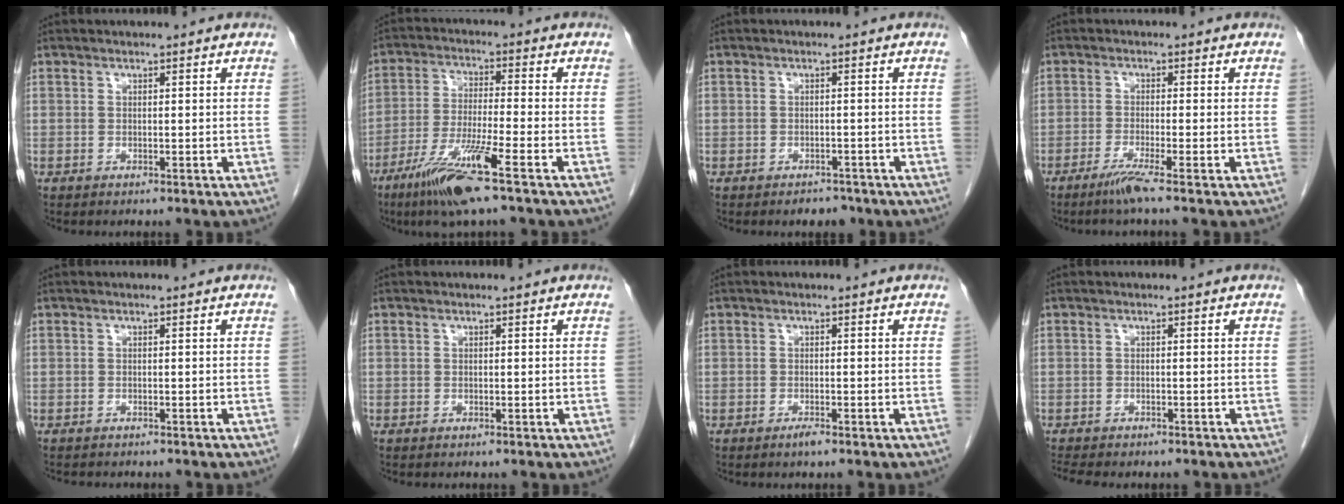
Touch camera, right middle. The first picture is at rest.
{"total": 11.0, "force": [-6.6, -0.3, 8.8], "torque": [-0.178, -0.030, -0.127]}
{"total": 2.2, "force": [-1.7, 1.3, 0.5], "torque": [-0.008, 0.003, -0.020]}
{"total": 3.3, "force": [-2.3, -0.9, 2.2], "torque": [-0.049, -0.010, -0.052]}
{"total": 2.9, "force": [-2.7, 0.7, 1.0], "torque": [-0.016, -0.005, -0.033]}
{"total": 0.0}
{"total": 1.1, "force": [-0.8, 0.0, 0.7], "torque": [-0.015, -0.001, -0.014]}
{"total": 6.4, "force": [-5.5, 1.7, 2.8], "torque": [-0.043, -0.006, -0.075]}